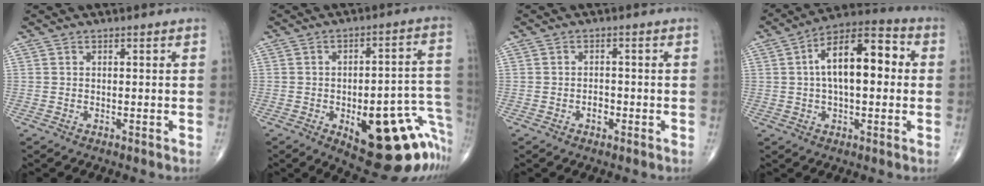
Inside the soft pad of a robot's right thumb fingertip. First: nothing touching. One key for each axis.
{"total": 23.8, "fx": -9.9, "fy": 9.3, "fz": 19.5, "tx": -0.158, "ty": 0.064, "tz": -0.112}
{"total": 2.0, "fx": -0.9, "fy": 1.3, "fz": 1.3, "tx": -0.013, "ty": 0.006, "tz": -0.017}
{"total": 15.2, "fx": 1.9, "fy": 7.3, "fz": 13.2, "tx": -0.202, "ty": 0.035, "tz": 0.021}